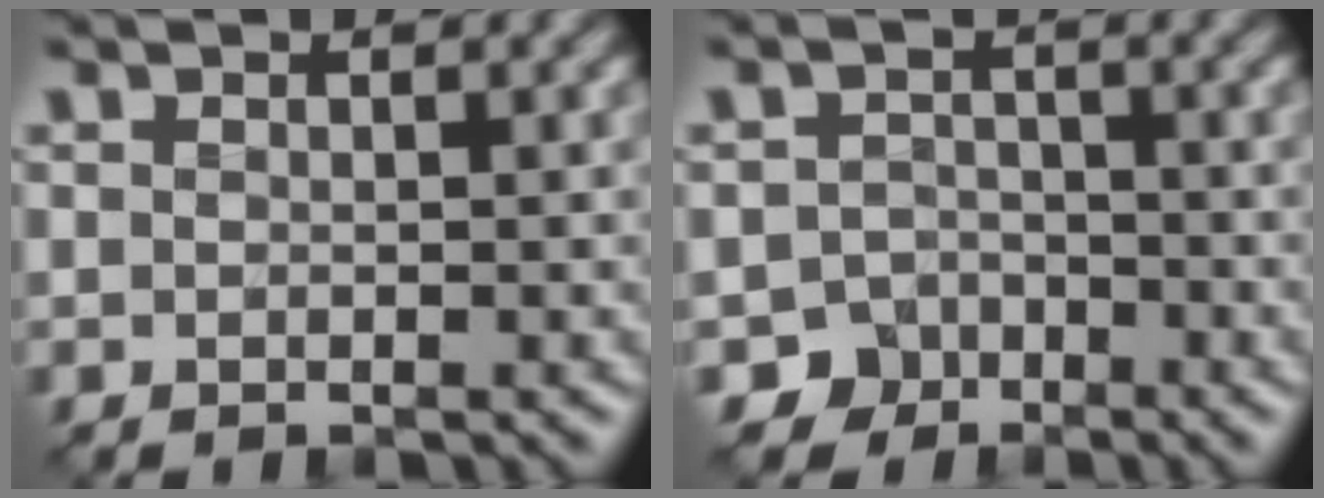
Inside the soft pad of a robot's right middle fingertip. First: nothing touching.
{"total": 3.4, "force": [-2.5, 2.3, -0.1], "torque": [0.020, 0.002, -0.040]}